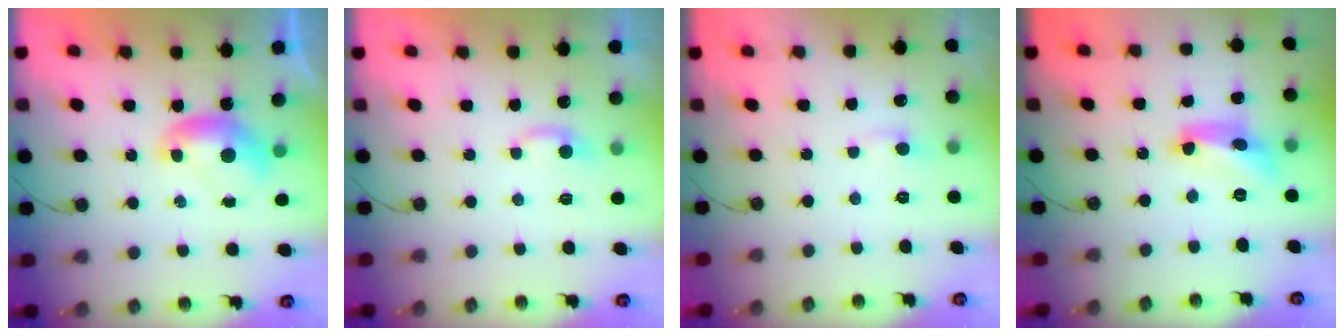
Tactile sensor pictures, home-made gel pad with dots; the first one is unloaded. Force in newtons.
{"total": 2.3, "press": 2.2, "slide": 0.5}
{"total": 1.0, "press": 0.9, "slide": 0.4}
{"total": 9.7, "press": 9.7, "slide": 0.8}